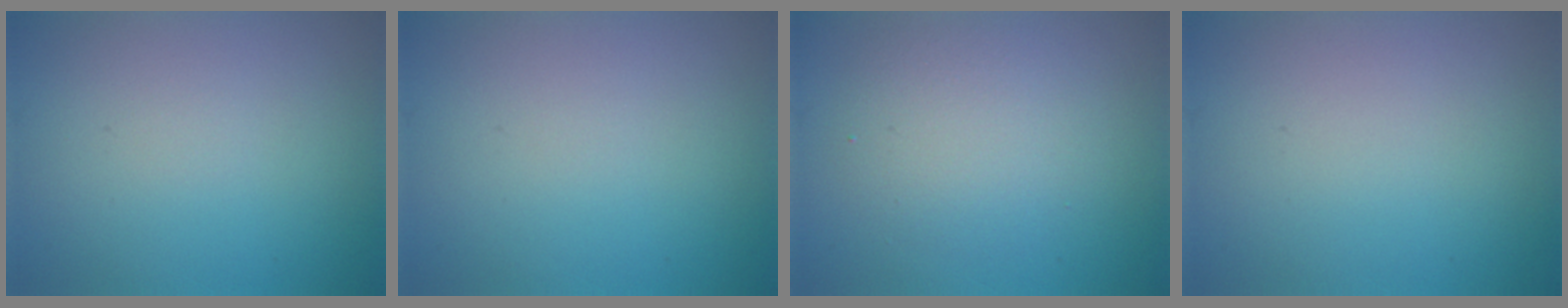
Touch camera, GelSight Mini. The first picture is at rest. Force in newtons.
{"total": 0.0}
{"total": 3.7, "press": 3.6, "slide": 0.3}
{"total": 0.0}